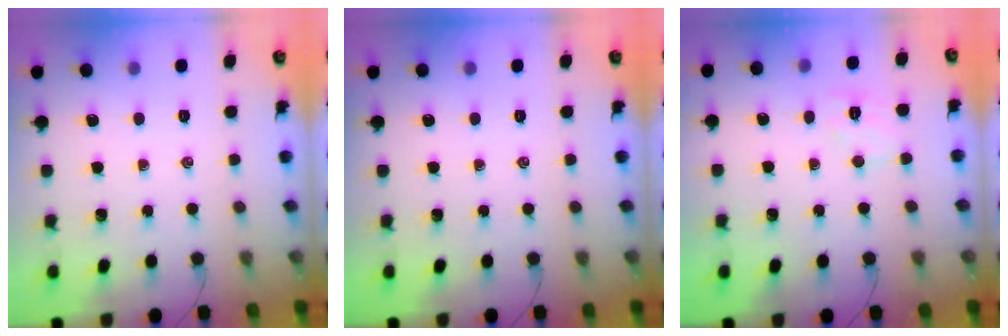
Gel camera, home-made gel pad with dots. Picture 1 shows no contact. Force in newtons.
{"total": 0.0}
{"total": 5.9, "press": 5.8, "slide": 1.1}